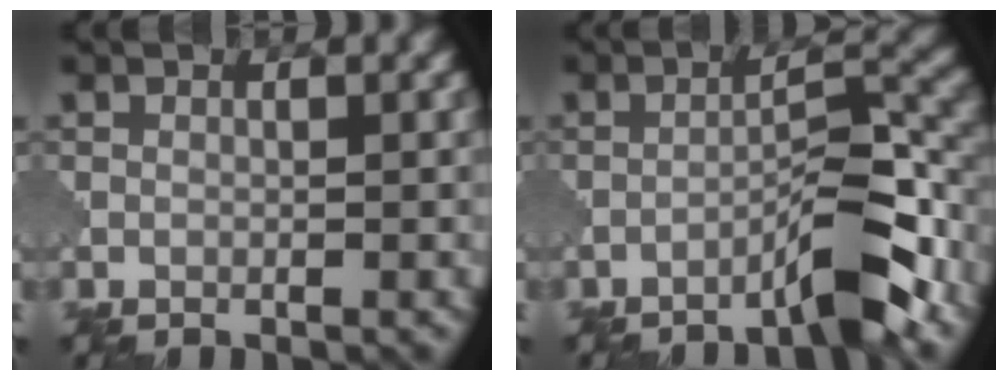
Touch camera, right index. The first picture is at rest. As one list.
[{"total": 5.0, "force": [-3.6, 0.5, 3.4], "torque": [-0.049, 0.018, -0.061]}]